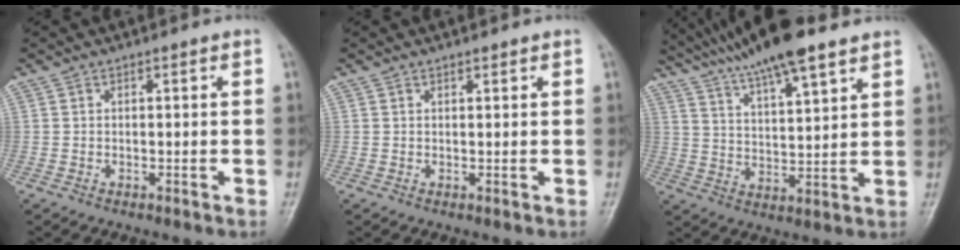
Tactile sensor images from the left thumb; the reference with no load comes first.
{"total": 0.8, "force": [0.7, 0.2, 0.3], "torque": [-0.006, -0.005, 0.011]}
{"total": 15.5, "force": [11.9, 2.4, 9.7], "torque": [-0.156, -0.034, 0.207]}